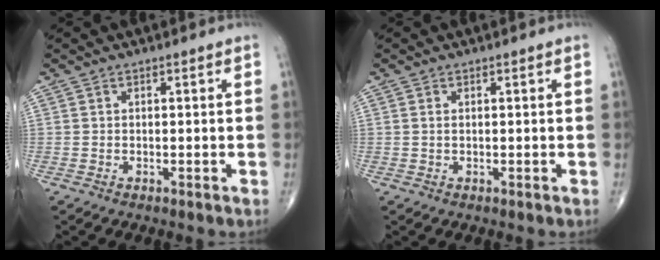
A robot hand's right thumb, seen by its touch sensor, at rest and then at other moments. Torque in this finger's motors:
{"motor_torque": [-0.20, 0.10, -0.24, 0.06, 0.00]}